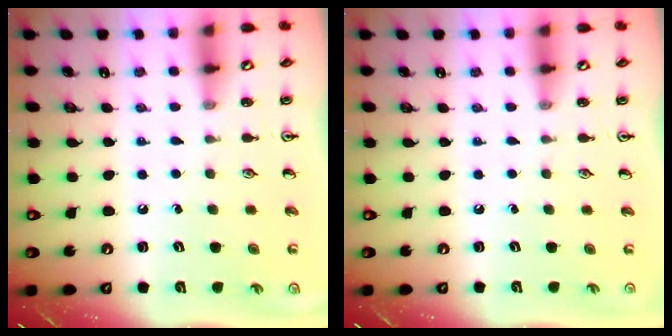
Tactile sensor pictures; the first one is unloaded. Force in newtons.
{"total": 0.0}